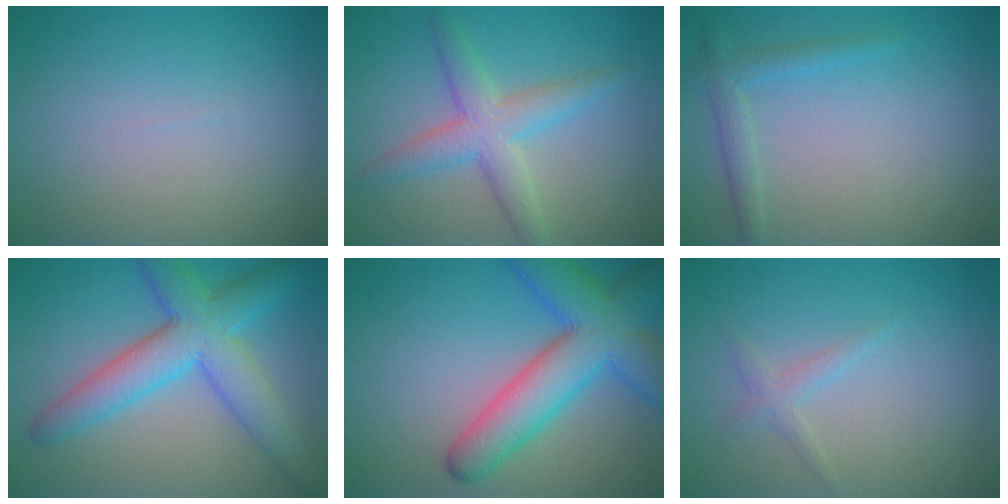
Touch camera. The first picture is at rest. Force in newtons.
{"total": 4.4, "press": 4.4, "slide": 0.0}
{"total": 1.2, "press": 1.2, "slide": 0.1}
{"total": 7.0, "press": 7.0, "slide": 0.1}
{"total": 8.3, "press": 8.3, "slide": 0.4}
{"total": 1.3, "press": 1.3, "slide": 0.1}